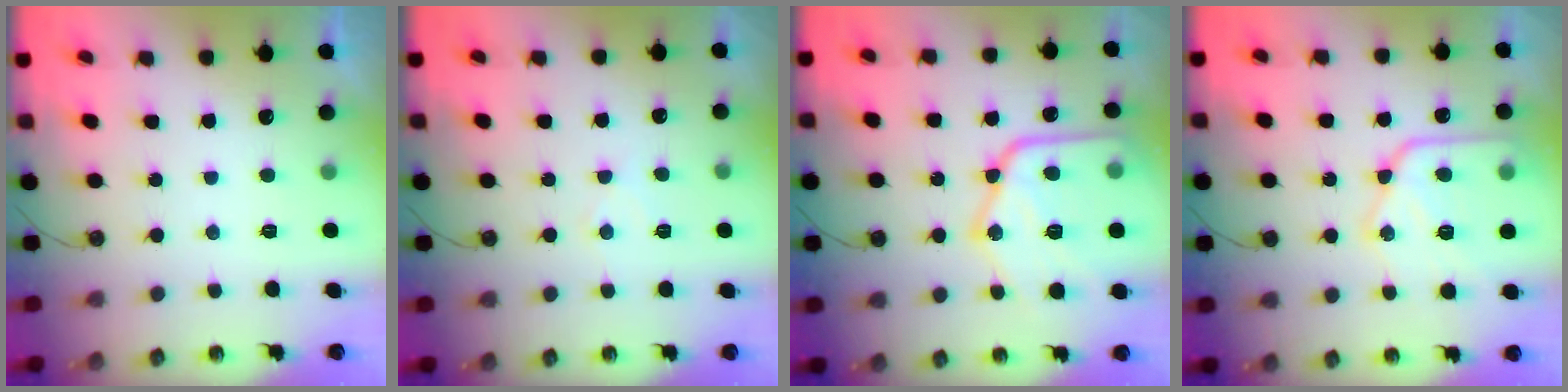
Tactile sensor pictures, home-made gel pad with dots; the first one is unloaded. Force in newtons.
{"total": 5.5, "press": 5.4, "slide": 0.8}
{"total": 23.3, "press": 23.2, "slide": 2.4}
{"total": 16.8, "press": 16.8, "slide": 1.5}